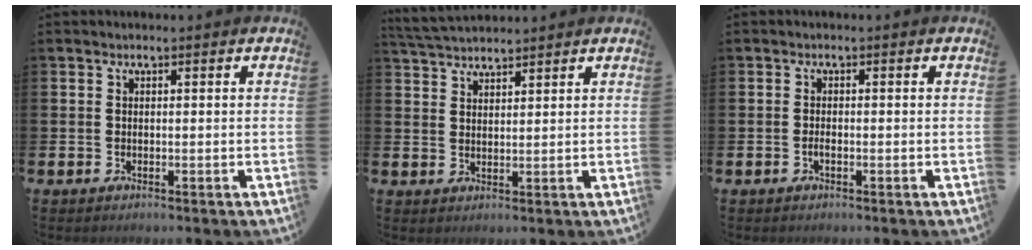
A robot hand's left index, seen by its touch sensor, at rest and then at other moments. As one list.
[{"total": 3.7, "force": [3.7, 0.5, 0.5], "torque": [-0.021, -0.012, 0.069]}, {"total": 0.7, "force": [-0.4, 0.2, 0.5], "torque": [-0.012, -0.002, -0.007]}]